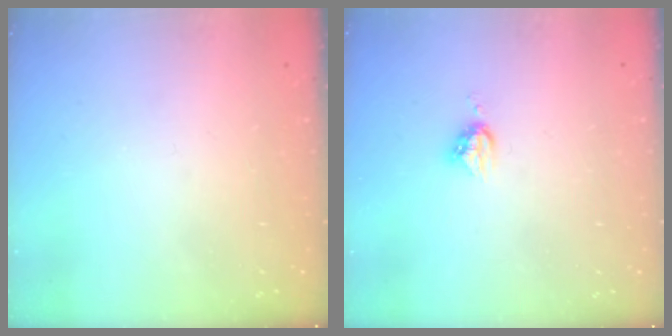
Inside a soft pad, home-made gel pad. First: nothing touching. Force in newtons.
{"total": 5.1, "press": 5.1, "slide": 0.0}